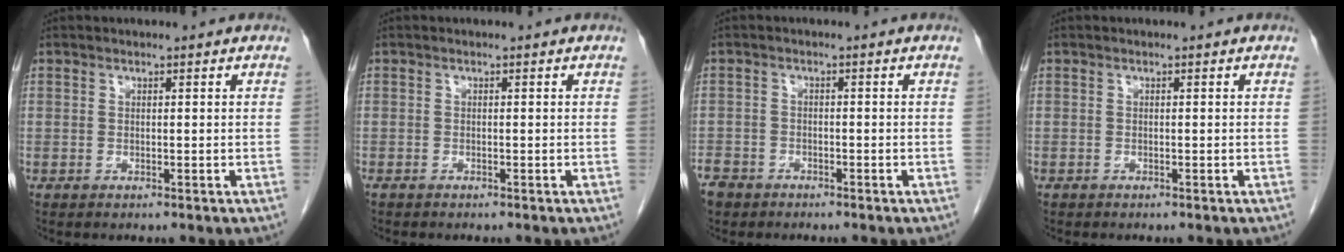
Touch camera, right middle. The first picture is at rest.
{"total": 0.6, "force": [-0.5, 0.1, 0.2], "torque": [-0.005, 0.000, -0.010]}
{"total": 4.6, "force": [-3.7, 2.7, 0.6], "torque": [-0.018, 0.001, -0.069]}
{"total": 0.0}